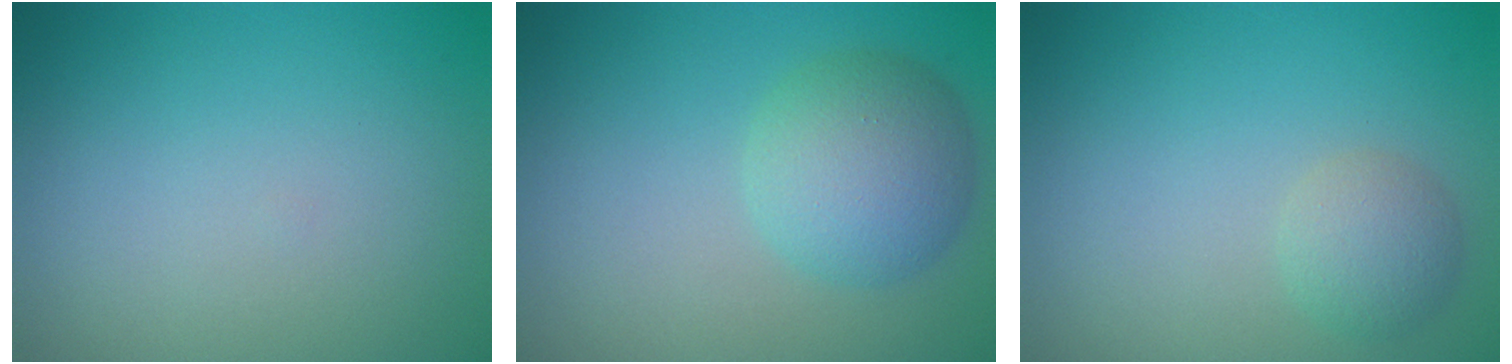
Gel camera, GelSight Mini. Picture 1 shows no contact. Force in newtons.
{"total": 4.7, "press": 4.7, "slide": 0.2}
{"total": 2.1, "press": 2.1, "slide": 0.0}